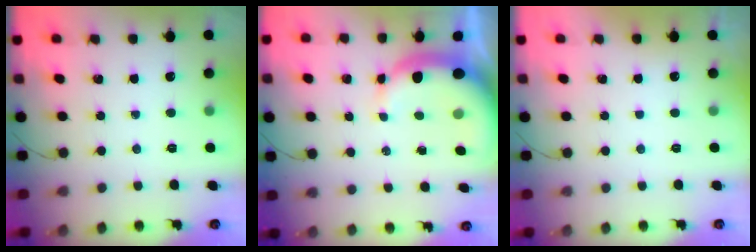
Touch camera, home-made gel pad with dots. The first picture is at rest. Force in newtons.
{"total": 9.1, "press": 8.9, "slide": 1.8}
{"total": 2.9, "press": 2.9, "slide": 0.1}